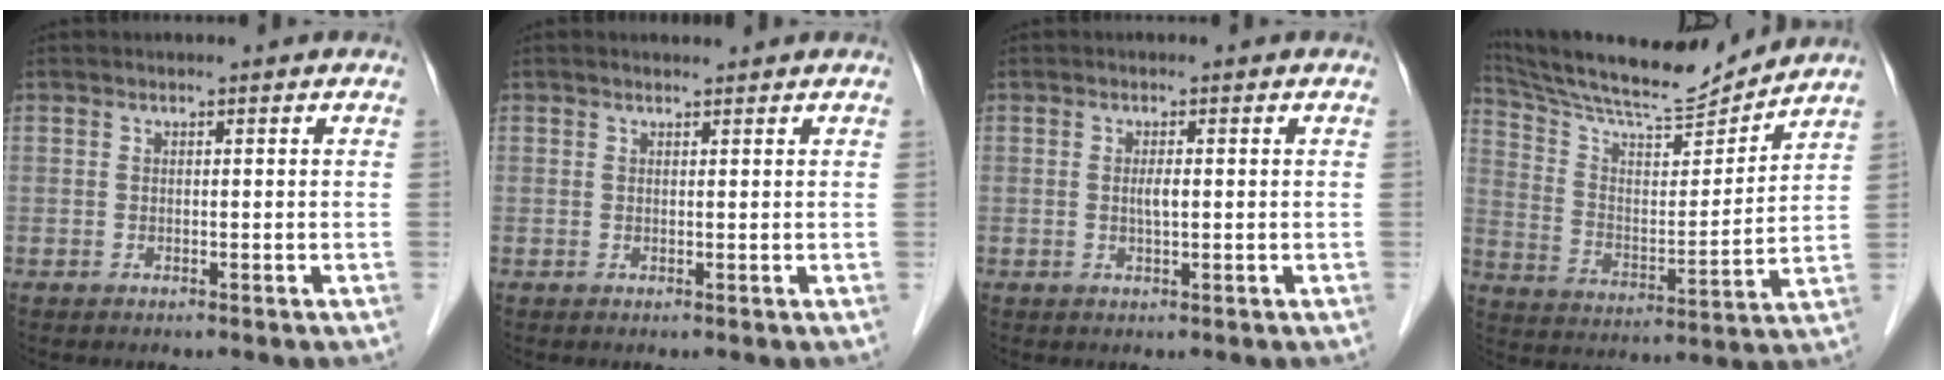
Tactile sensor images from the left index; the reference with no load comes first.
{"total": 1.1, "force": [1.0, 0.1, 0.4], "torque": [-0.010, 0.005, 0.017]}
{"total": 1.5, "force": [-0.1, 0.1, 1.5], "torque": [-0.028, -0.004, -0.003]}
{"total": 16.3, "force": [15.5, 1.0, 5.1], "torque": [-0.101, -0.010, 0.256]}